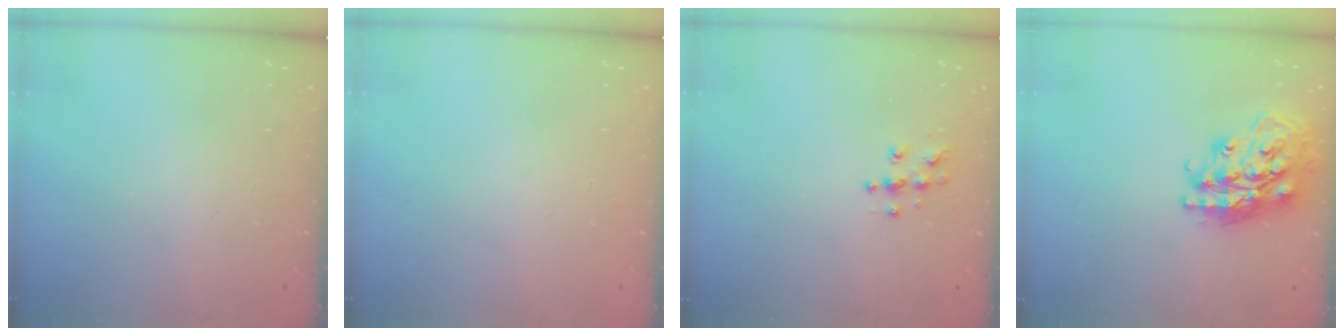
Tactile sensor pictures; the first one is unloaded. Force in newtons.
{"total": 0.0}
{"total": 5.4, "press": 5.4, "slide": 0.4}
{"total": 20.5, "press": 20.5, "slide": 1.6}